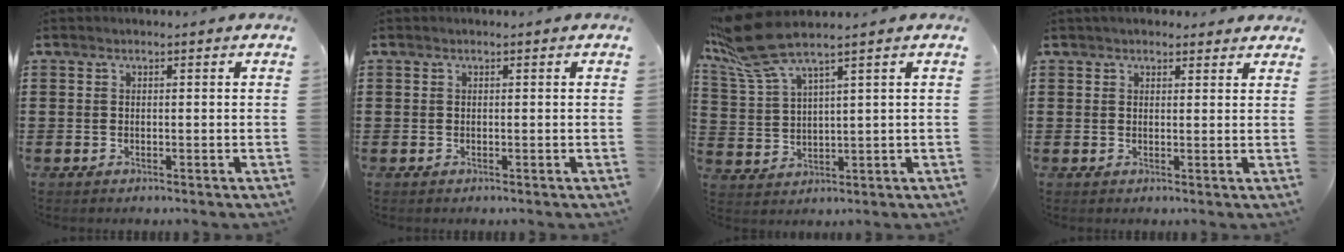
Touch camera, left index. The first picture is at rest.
{"total": 0.0}
{"total": 7.9, "force": [5.8, 1.1, 5.3], "torque": [-0.136, -0.025, 0.102]}
{"total": 1.9, "force": [1.7, 0.6, 0.4], "torque": [-0.011, 0.005, 0.034]}